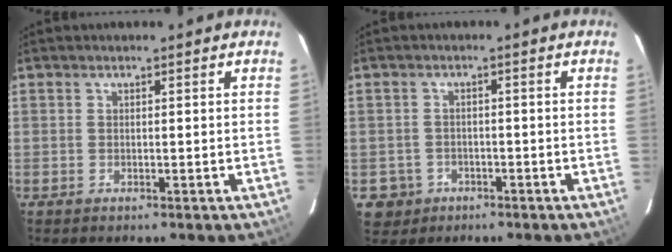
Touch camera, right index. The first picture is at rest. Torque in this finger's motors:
{"motor_torque": [-0.36, 0.14, -1.05, -0.21]}